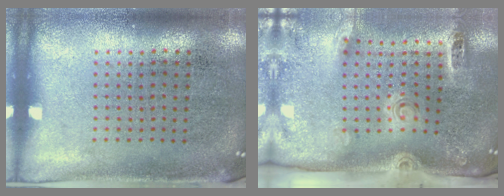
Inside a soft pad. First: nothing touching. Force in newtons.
{"total": 2.9, "press": 2.0, "slide": 2.1}